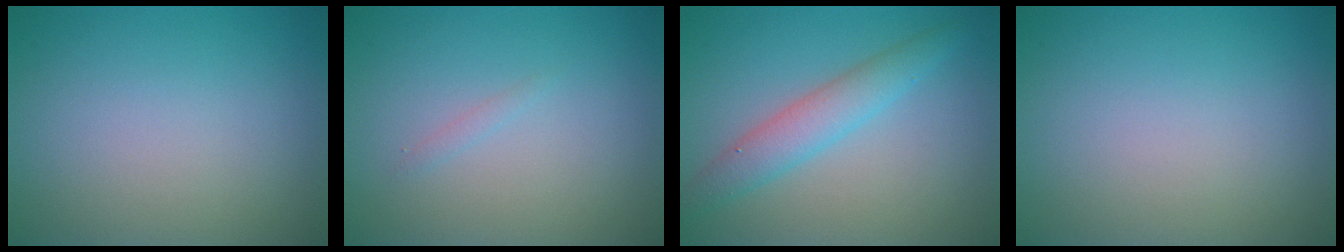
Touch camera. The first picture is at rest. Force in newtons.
{"total": 0.6, "press": 0.6, "slide": 0.0}
{"total": 3.4, "press": 3.4, "slide": 0.1}
{"total": 0.0}